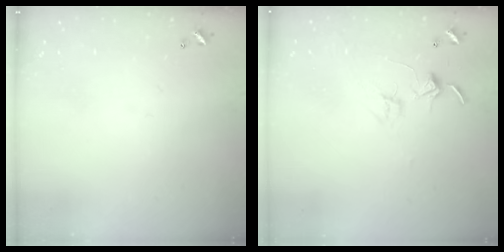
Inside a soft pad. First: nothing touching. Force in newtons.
{"total": 2.8, "press": 2.8, "slide": 0.2}